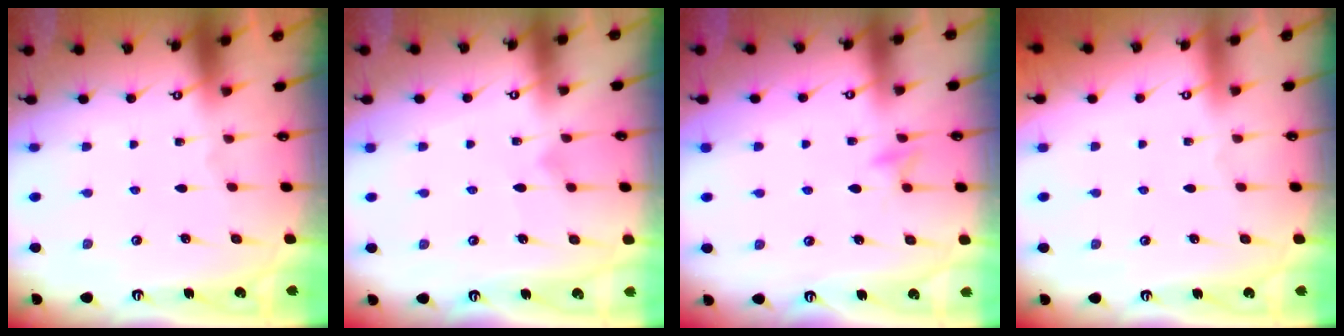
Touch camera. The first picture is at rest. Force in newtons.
{"total": 7.8, "press": 7.8, "slide": 0.1}
{"total": 5.6, "press": 5.6, "slide": 0.7}
{"total": 3.9, "press": 3.9, "slide": 0.0}